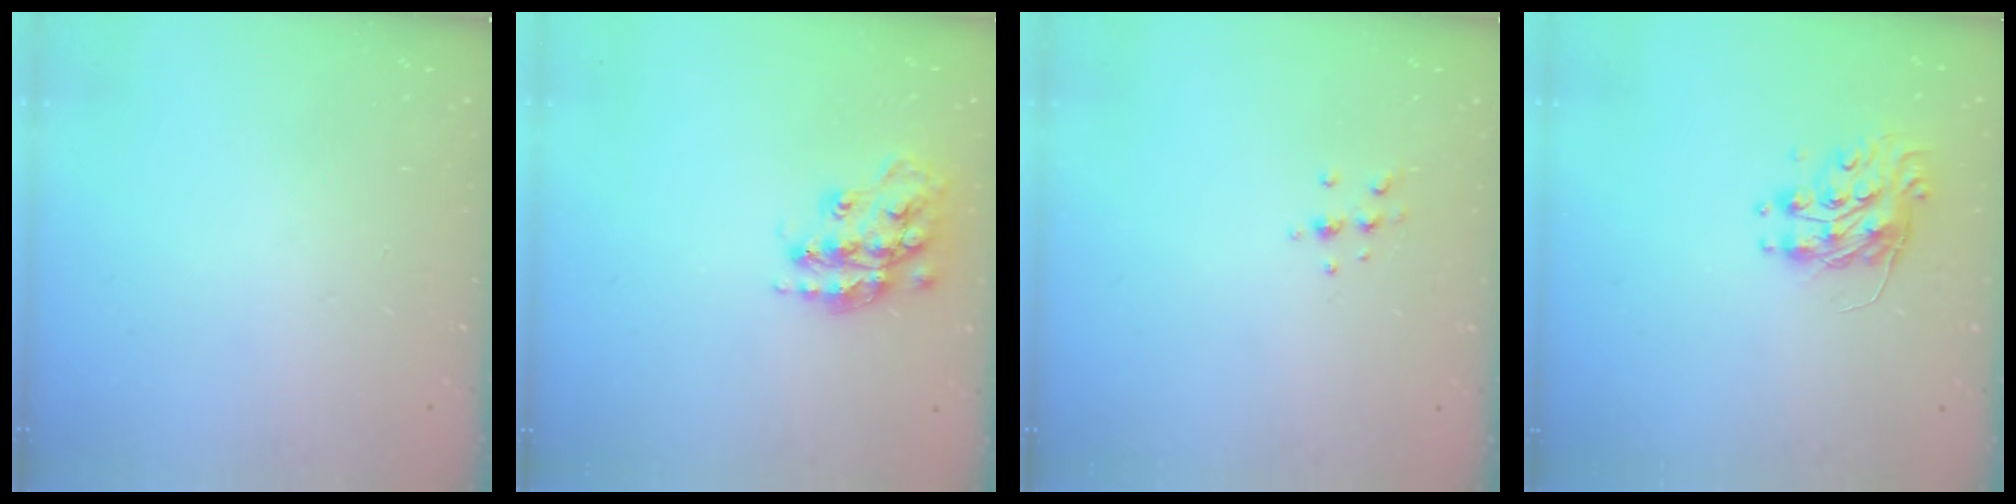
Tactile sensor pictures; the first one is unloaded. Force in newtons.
{"total": 16.3, "press": 16.3, "slide": 0.8}
{"total": 5.5, "press": 5.3, "slide": 1.5}
{"total": 9.2, "press": 9.2, "slide": 0.3}